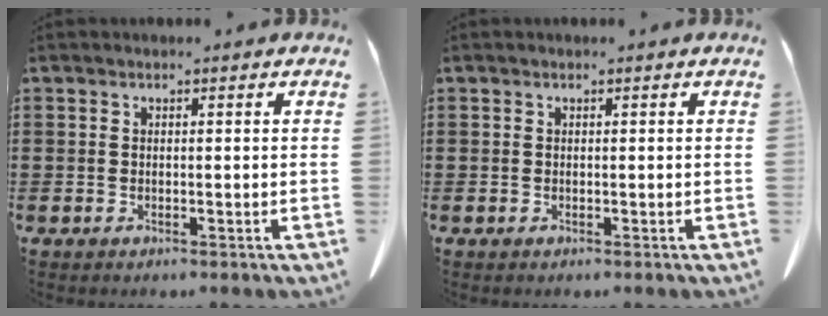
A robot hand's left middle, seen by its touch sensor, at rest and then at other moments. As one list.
[{"total": 0.0}]